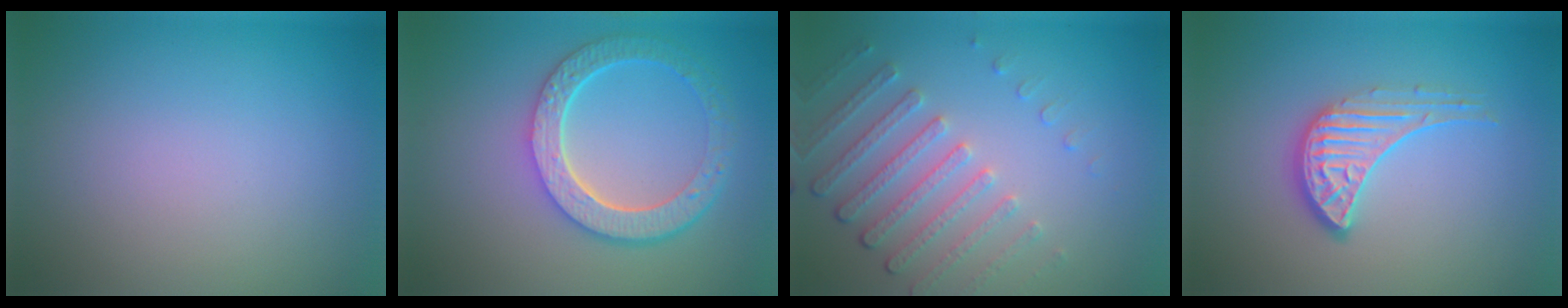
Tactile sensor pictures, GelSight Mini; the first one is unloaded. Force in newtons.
{"total": 6.1, "press": 4.6, "slide": 4.0}
{"total": 4.5, "press": 3.3, "slide": 3.1}
{"total": 3.3, "press": 2.9, "slide": 1.6}